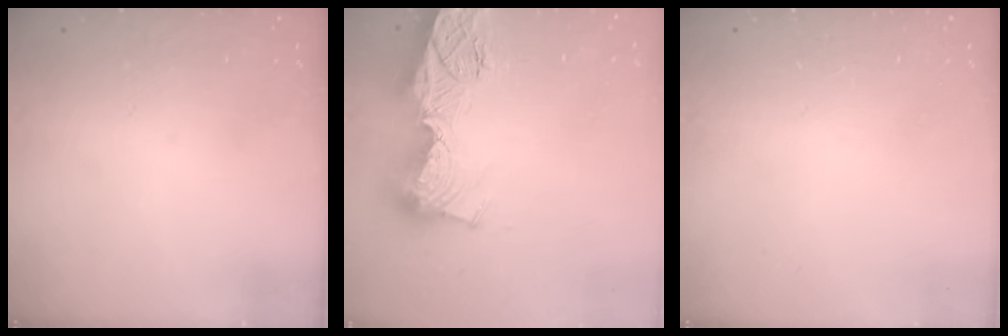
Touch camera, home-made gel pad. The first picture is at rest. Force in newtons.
{"total": 19.6, "press": 19.5, "slide": 1.9}
{"total": 0.0}